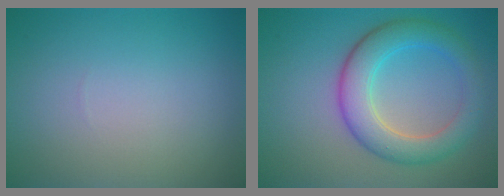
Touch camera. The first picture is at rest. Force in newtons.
{"total": 5.6, "press": 5.6, "slide": 0.1}